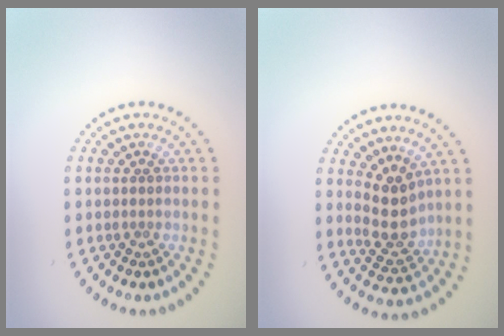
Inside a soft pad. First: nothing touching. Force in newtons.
{"total": 3.0, "press": 2.6, "slide": 1.5}